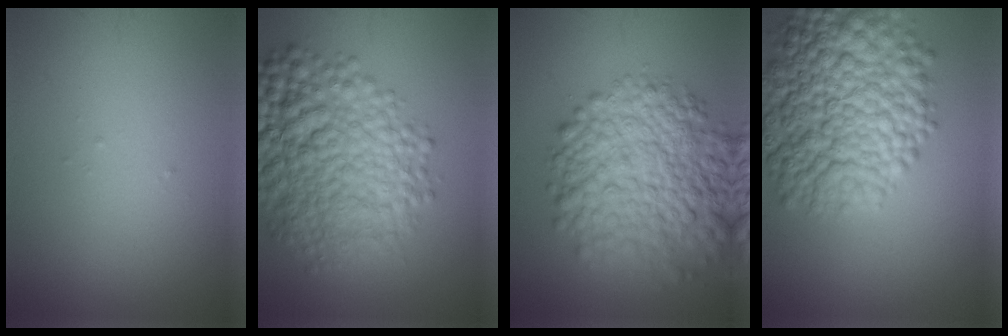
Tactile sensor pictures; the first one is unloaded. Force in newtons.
{"total": 10.9, "press": 10.9, "slide": 0.3}
{"total": 9.9, "press": 9.9, "slide": 0.3}
{"total": 12.2, "press": 12.2, "slide": 0.2}